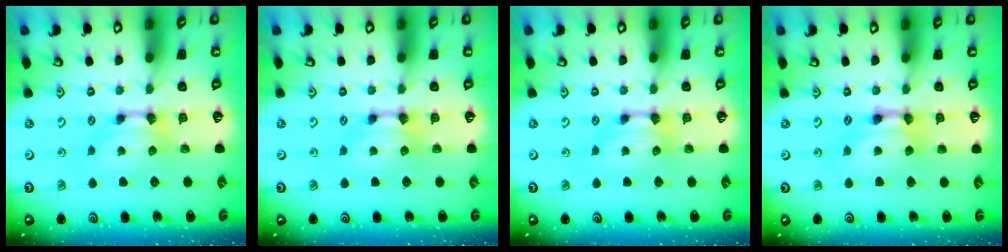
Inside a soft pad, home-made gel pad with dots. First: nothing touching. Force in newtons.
{"total": 0.0}
{"total": 0.0}
{"total": 2.1, "press": 2.1, "slide": 0.1}